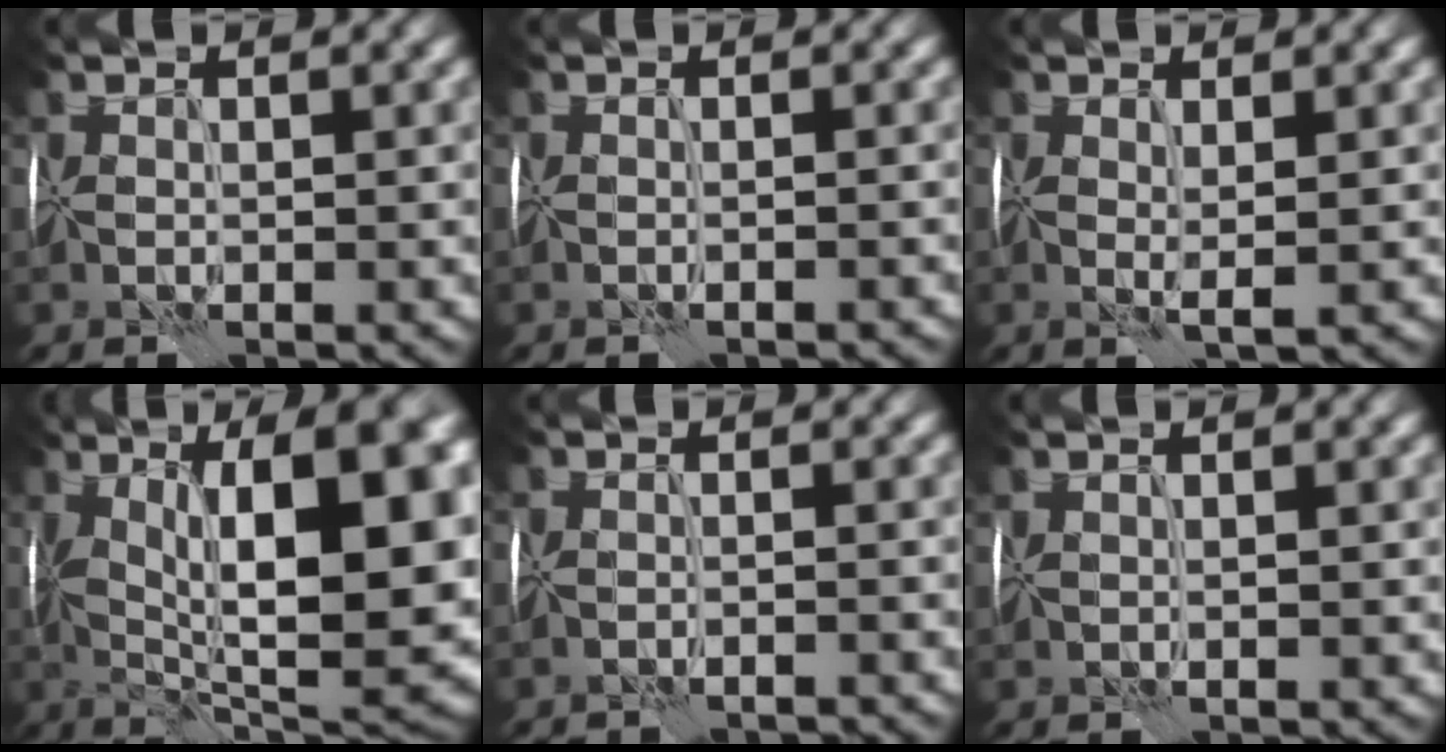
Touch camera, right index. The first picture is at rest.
{"total": 0.7, "force": [-0.6, -0.4, -0.1], "torque": [0.002, 0.000, -0.014]}
{"total": 1.3, "force": [0.0, -0.1, 1.3], "torque": [-0.026, -0.006, -0.002]}
{"total": 17.7, "force": [1.7, 7.1, 16.2], "torque": [-0.201, 0.021, 0.029]}
{"total": 2.3, "force": [-2.3, -0.2, -0.3], "torque": [0.008, -0.009, -0.040]}
{"total": 0.6, "force": [0.4, 0.0, 0.5], "torque": [-0.010, 0.002, 0.004]}